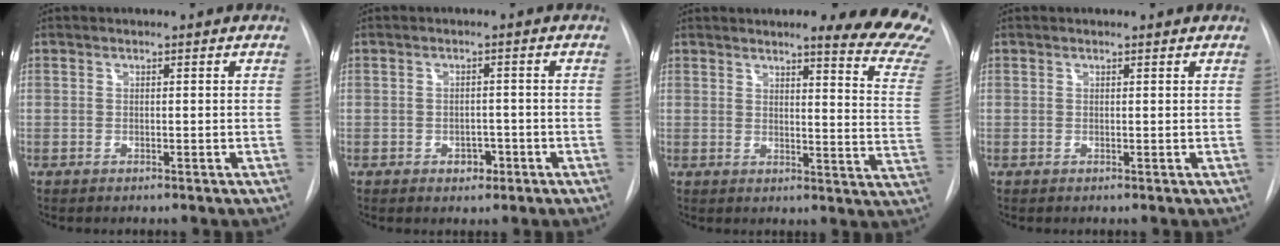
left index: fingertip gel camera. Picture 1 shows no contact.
{"total": 2.3, "force": [-1.1, 1.6, 1.2], "torque": [-0.013, 0.004, -0.008]}
{"total": 15.8, "force": [14.1, 0.5, 7.0], "torque": [-0.070, -0.101, 0.138]}
{"total": 1.0, "force": [1.0, 0.1, 0.2], "torque": [-0.012, 0.009, 0.013]}